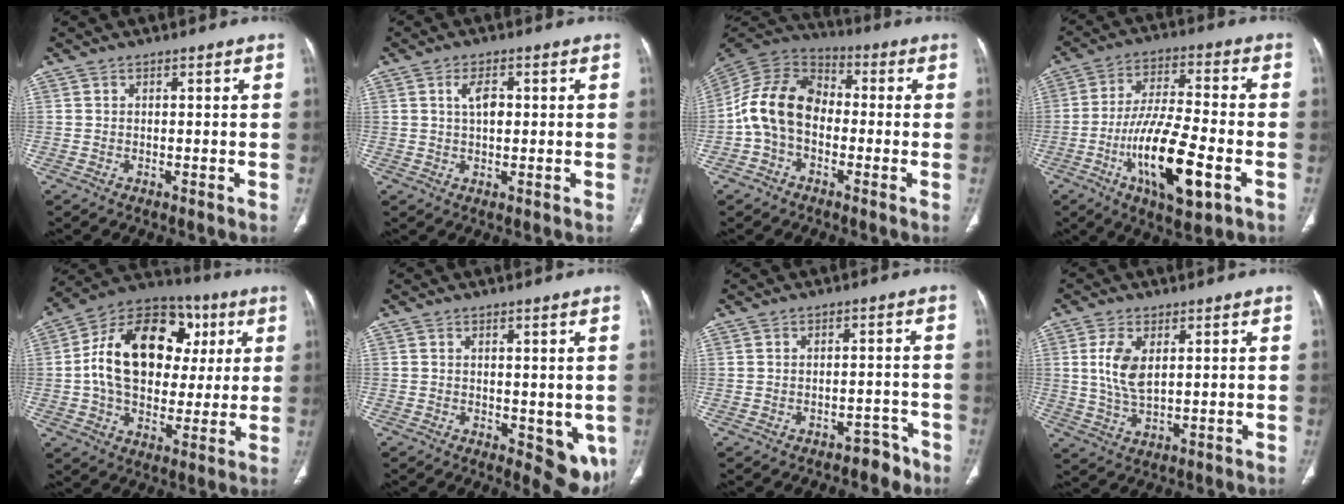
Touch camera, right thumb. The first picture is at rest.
{"total": 3.8, "force": [0.8, 1.9, 3.2], "torque": [-0.057, 0.000, 0.014]}
{"total": 13.5, "force": [-1.9, 9.6, 9.2], "torque": [-0.165, 0.040, -0.049]}
{"total": 16.6, "force": [-5.7, 5.3, 14.6], "torque": [-0.259, 0.016, -0.092]}
{"total": 23.4, "force": [4.1, 16.2, 16.3], "torque": [-0.241, 0.022, 0.064]}
{"total": 7.5, "force": [-1.3, 3.6, 6.4], "torque": [-0.045, -0.012, -0.009]}
{"total": 4.0, "force": [-3.1, 2.3, 1.0], "torque": [0.001, 0.034, -0.038]}
{"total": 7.2, "force": [1.8, 3.6, 5.9], "torque": [-0.123, -0.008, 0.041]}